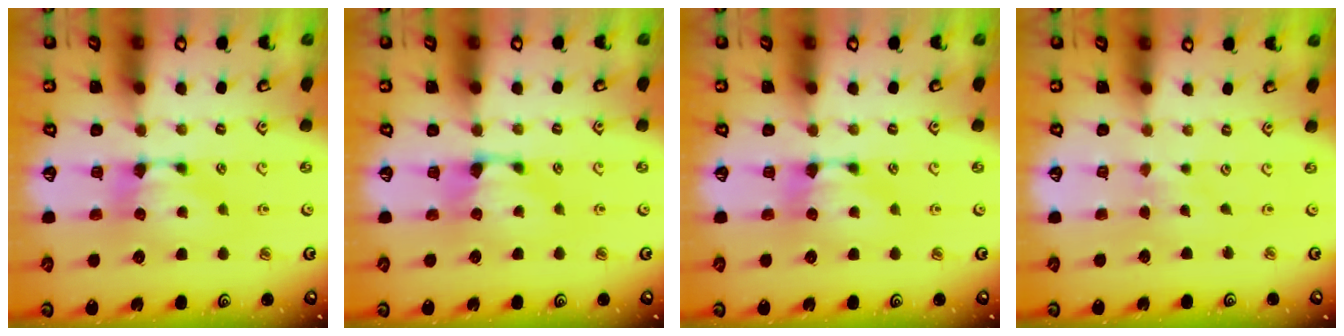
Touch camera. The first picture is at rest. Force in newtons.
{"total": 0.9, "press": 0.2, "slide": 0.9}
{"total": 0.0}
{"total": 1.8, "press": 1.8, "slide": 0.1}